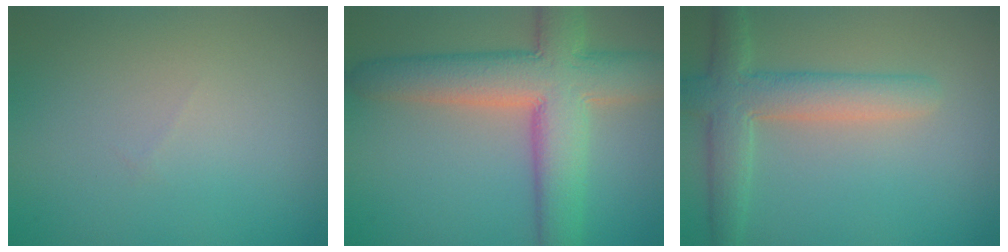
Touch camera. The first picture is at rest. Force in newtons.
{"total": 9.9, "press": 9.8, "slide": 0.7}
{"total": 5.0, "press": 4.9, "slide": 0.4}